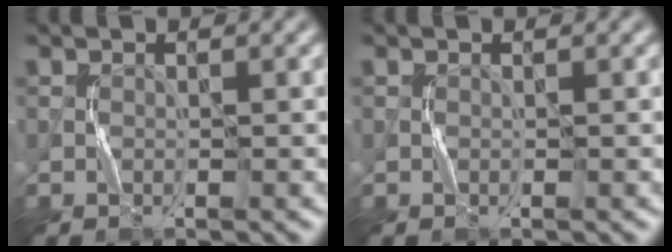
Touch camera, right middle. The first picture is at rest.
{"total": 0.0}